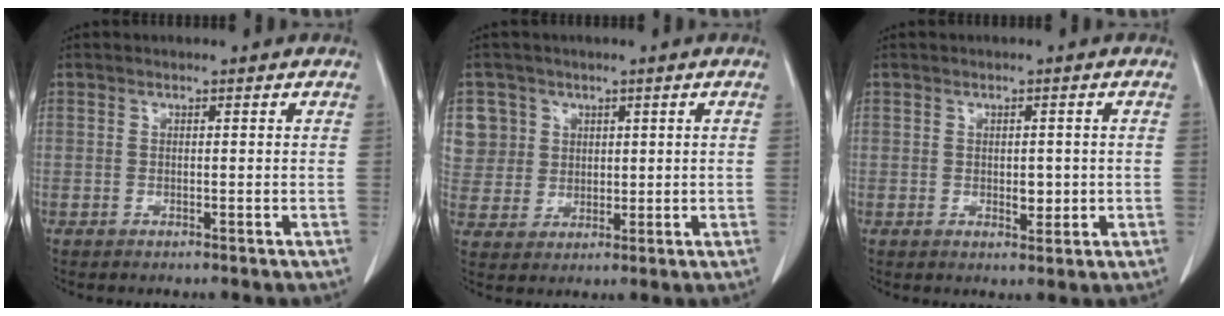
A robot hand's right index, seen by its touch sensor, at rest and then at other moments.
{"total": 7.2, "force": [2.8, 6.7, 0.1], "torque": [0.007, 0.015, 0.062]}
{"total": 2.6, "force": [-0.2, 1.5, 2.2], "torque": [-0.028, -0.001, 0.002]}